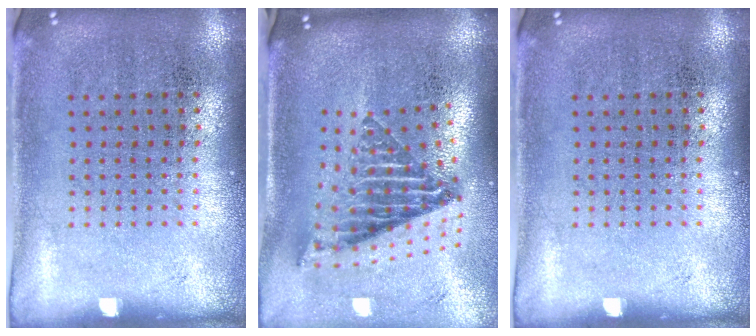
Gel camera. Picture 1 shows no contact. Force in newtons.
{"total": 2.6, "press": 1.7, "slide": 1.9}
{"total": 0.0}